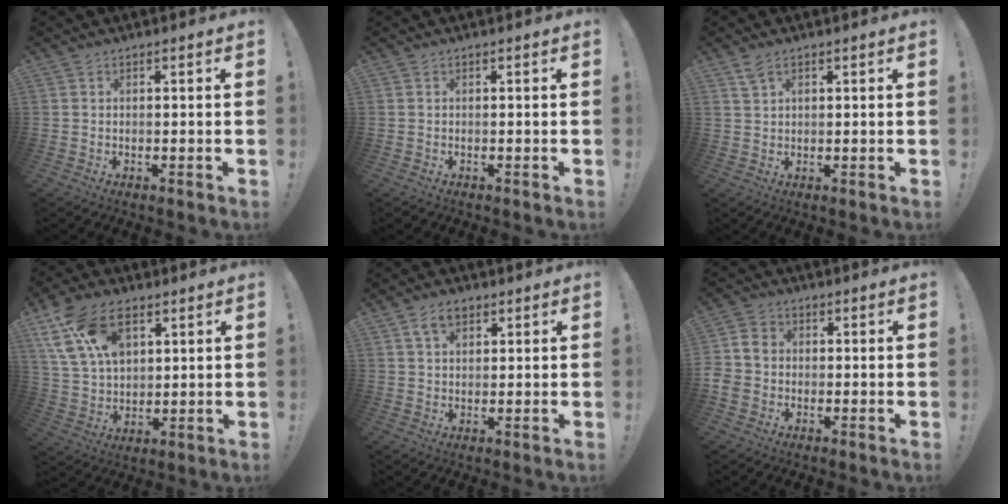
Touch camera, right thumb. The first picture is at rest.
{"total": 0.0}
{"total": 2.5, "force": [1.6, 1.4, 1.4], "torque": [-0.023, -0.003, 0.028]}
{"total": 17.0, "force": [8.0, 10.6, 10.6], "torque": [-0.202, -0.024, 0.152]}
{"total": 5.5, "force": [2.8, 3.5, 3.2], "torque": [-0.060, 0.000, 0.053]}
{"total": 5.5, "force": [-1.3, 4.8, 2.4], "torque": [-0.048, 0.022, -0.019]}